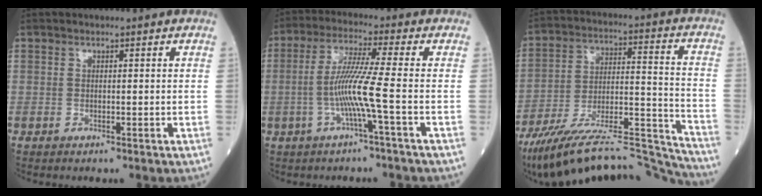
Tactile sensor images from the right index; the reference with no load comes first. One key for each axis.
{"total": 7.5, "fx": -1.9, "fy": -1.4, "fz": 7.2, "tx": -0.147, "ty": 0.002, "tz": -0.039}
{"total": 23.3, "fx": -21.6, "fy": 1.2, "fz": 8.5, "tx": -0.116, "ty": 0.022, "tz": -0.339}